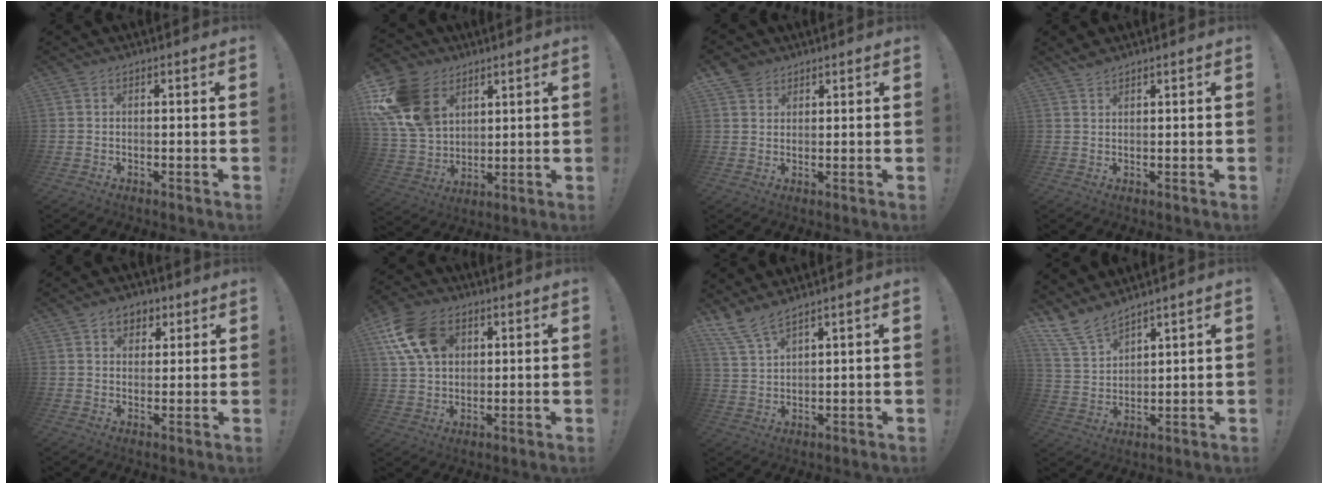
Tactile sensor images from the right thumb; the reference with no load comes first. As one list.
[{"total": 18.5, "force": [8.4, 13.4, 9.6], "torque": [-0.193, -0.037, 0.163]}, {"total": 4.2, "force": [3.0, 2.9, 0.8], "torque": [-0.014, -0.014, 0.057]}, {"total": 2.1, "force": [1.8, 0.6, 0.7], "torque": [-0.012, -0.008, 0.034]}, {"total": 6.4, "force": [3.0, 5.1, 2.4], "torque": [-0.028, -0.009, 0.056]}, {"total": 15.3, "force": [6.1, 11.1, 8.7], "torque": [-0.156, -0.016, 0.122]}, {"total": 6.5, "force": [5.6, 1.4, 3.0], "torque": [-0.079, -0.024, 0.110]}, {"total": 10.4, "force": [9.0, 4.1, 3.2], "torque": [-0.076, -0.057, 0.177]}]